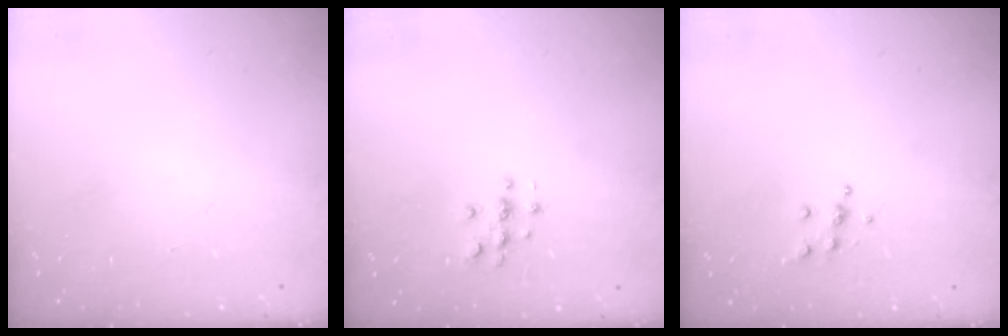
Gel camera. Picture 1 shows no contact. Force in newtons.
{"total": 2.7, "press": 2.7, "slide": 0.3}
{"total": 5.2, "press": 5.2, "slide": 0.6}